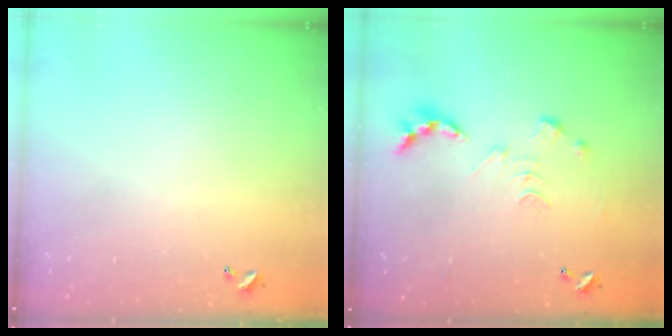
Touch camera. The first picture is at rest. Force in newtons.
{"total": 0.0}